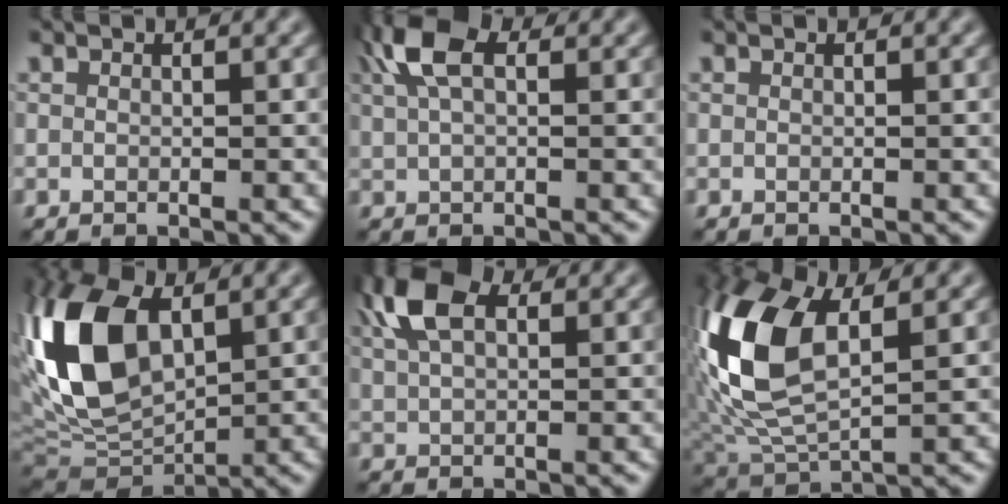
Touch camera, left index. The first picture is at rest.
{"total": 5.1, "force": [2.3, 2.3, 3.9], "torque": [-0.088, 0.017, 0.035]}
{"total": 0.0}
{"total": 12.8, "force": [2.8, 7.3, 10.2], "torque": [-0.240, 0.022, 0.044]}
{"total": 6.3, "force": [2.9, 3.2, 4.5], "torque": [-0.113, 0.021, 0.050]}
{"total": 12.0, "force": [2.1, 6.2, 10.0], "torque": [-0.243, 0.013, 0.035]}